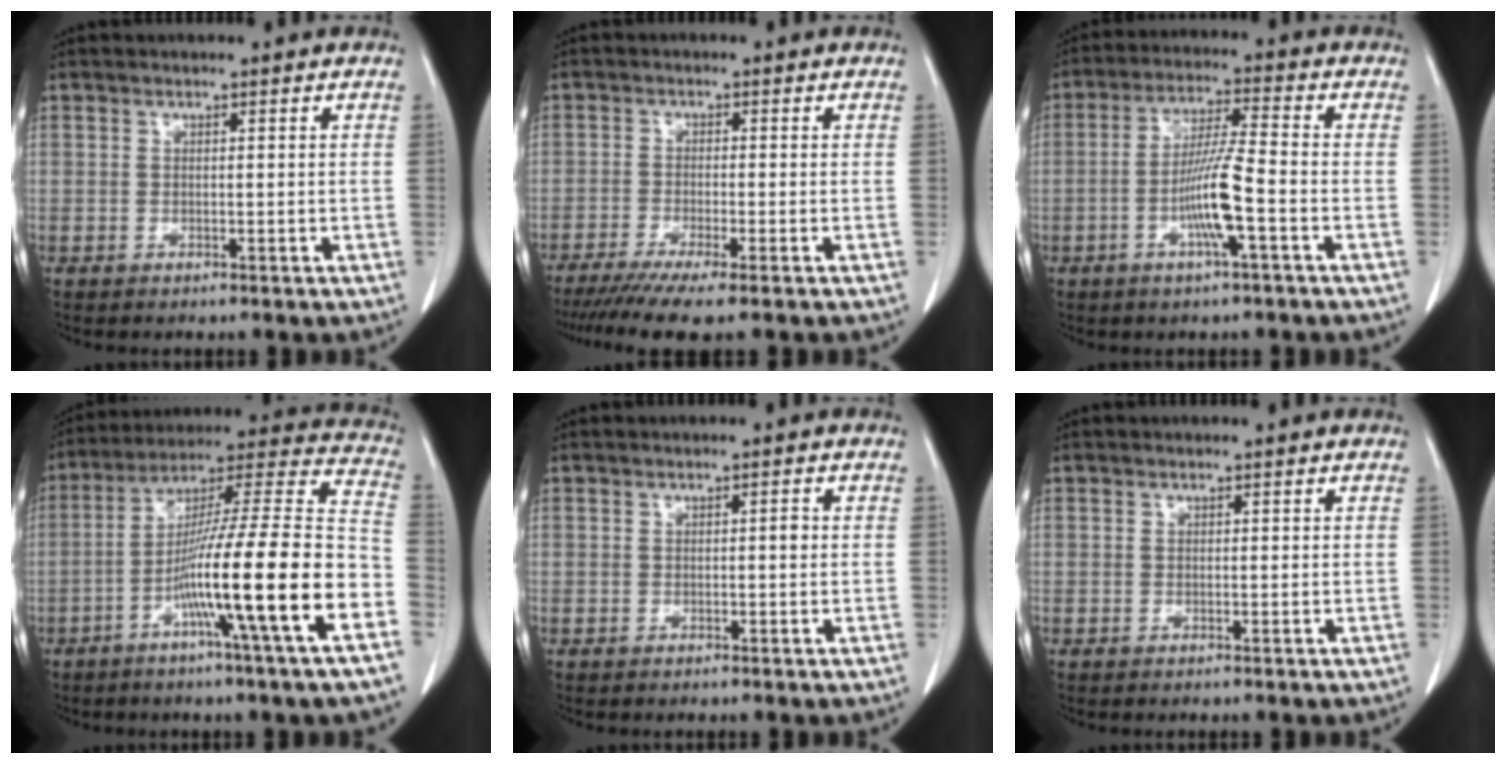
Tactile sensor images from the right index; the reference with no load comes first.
{"total": 7.8, "force": [-5.9, -0.3, 5.1], "torque": [-0.076, -0.017, -0.094]}
{"total": 8.5, "force": [-2.6, -0.1, 8.1], "torque": [-0.158, -0.002, -0.053]}
{"total": 21.7, "force": [-8.1, -0.9, 20.1], "torque": [-0.296, -0.009, -0.145]}
{"total": 0.9, "force": [0.0, 0.3, 0.9], "torque": [-0.010, 0.002, 0.000]}
{"total": 0.0}